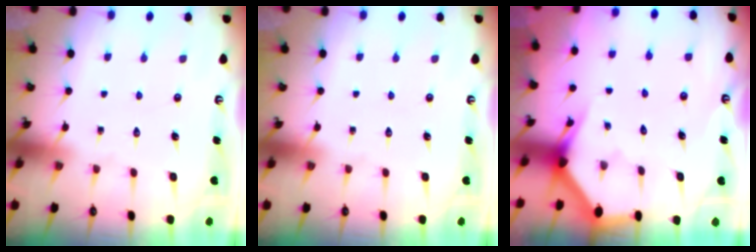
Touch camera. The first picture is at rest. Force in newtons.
{"total": 0.0}
{"total": 2.9, "press": 2.9, "slide": 0.1}